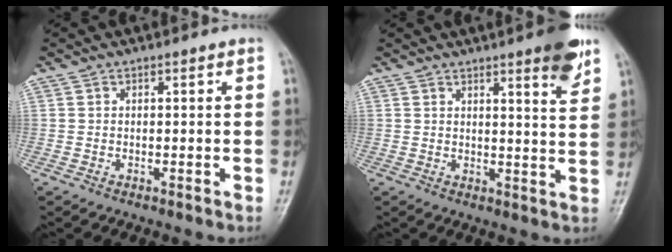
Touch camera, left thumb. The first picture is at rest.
{"total": 6.8, "force": [4.4, 0.9, 5.1], "torque": [-0.059, -0.027, 0.056]}